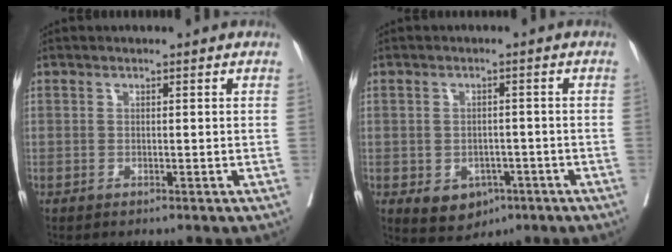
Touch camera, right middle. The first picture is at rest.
{"total": 5.5, "force": [-2.4, 4.1, 2.8], "torque": [-0.037, 0.000, -0.024]}